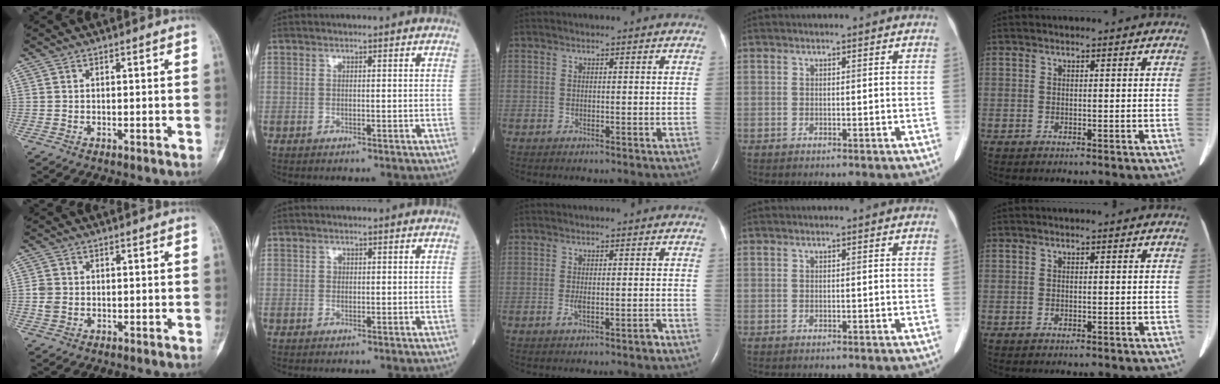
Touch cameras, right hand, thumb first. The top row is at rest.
{"thumb": {"total": 2.4, "force": [-0.1, 2.1, 1.3], "torque": [-0.023, 0.004, -0.002]}, "index": {"total": 0.5, "force": [0.1, 0.5, 0.2], "torque": [0.000, 0.002, 0.001]}, "middle": {"total": 2.3, "force": [-1.3, 0.4, 1.9], "torque": [-0.032, 0.000, -0.021]}}